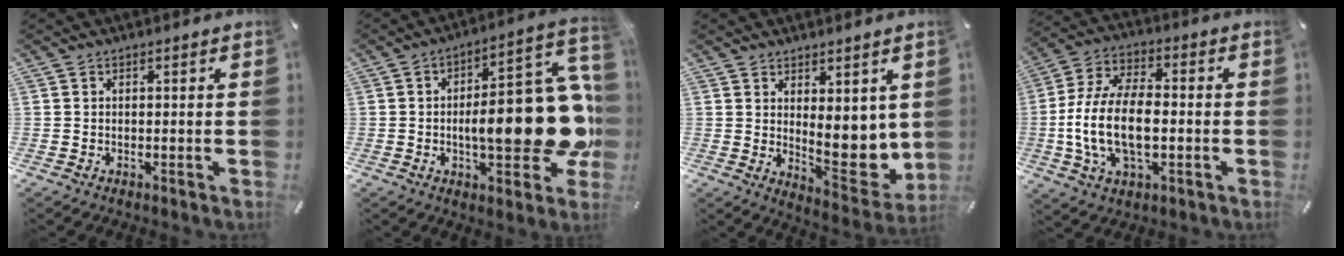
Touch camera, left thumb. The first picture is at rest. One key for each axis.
{"total": 24.2, "fx": -2.2, "fy": 8.3, "fz": 22.6, "tx": -0.305, "ty": -0.008, "tz": -0.019}
{"total": 10.2, "fx": 1.8, "fy": 5.4, "fz": 8.4, "tx": -0.094, "ty": -0.043, "tz": 0.045}
{"total": 15.1, "fx": -2.7, "fy": 8.5, "fz": 12.2, "tx": -0.261, "ty": 0.002, "tz": -0.050}